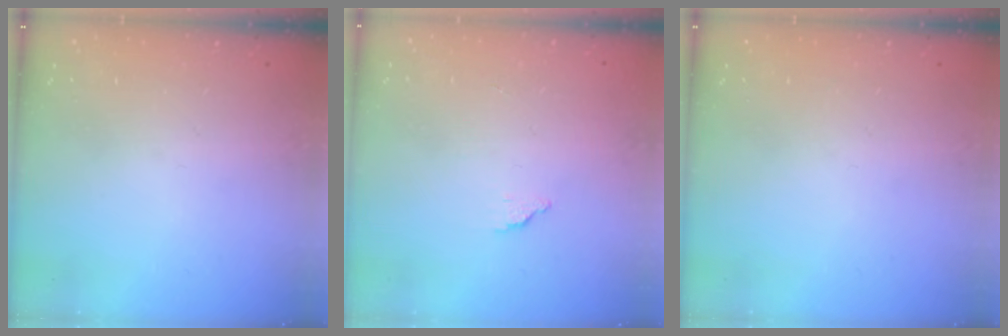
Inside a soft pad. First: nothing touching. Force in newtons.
{"total": 1.7, "press": 1.7, "slide": 0.1}
{"total": 0.0}